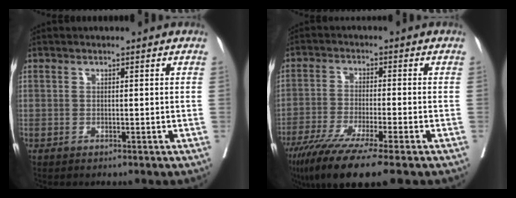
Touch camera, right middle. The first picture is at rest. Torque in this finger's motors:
{"motor_torque": [1.28, -0.86, 0.68, 0.20]}